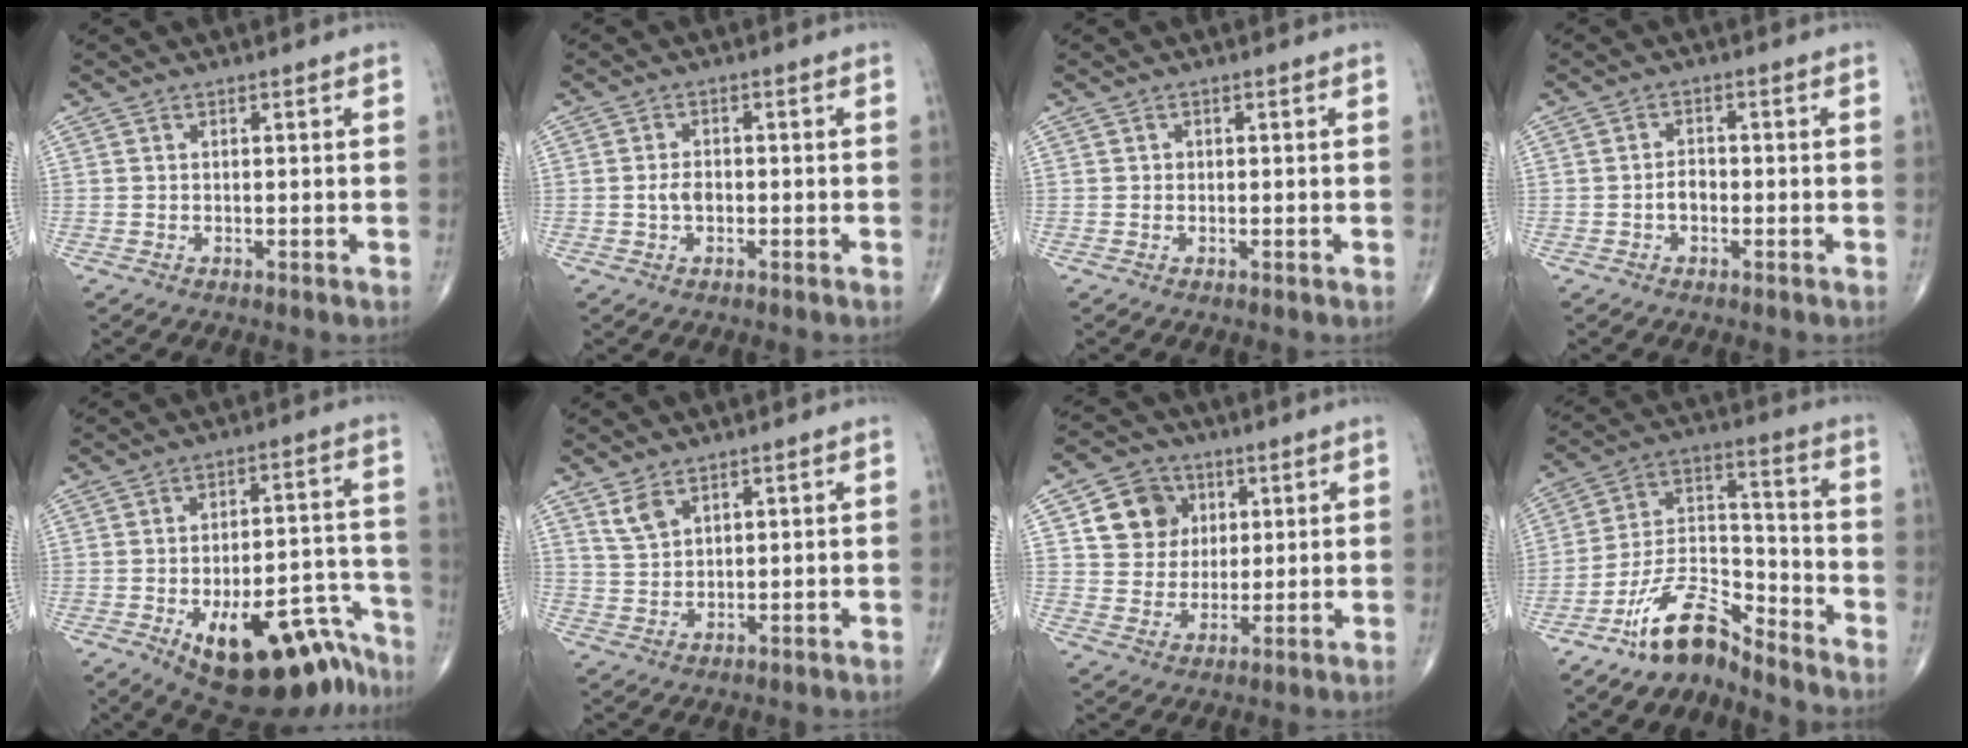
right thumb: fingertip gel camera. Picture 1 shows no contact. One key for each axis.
{"total": 2.4, "fx": -0.6, "fy": 1.5, "fz": 1.8, "tx": -0.028, "ty": 0.007, "tz": -0.016}
{"total": 0.5, "fx": 0.0, "fy": 0.5, "fz": 0.1, "tx": 0.002, "ty": 0.002, "tz": 0.000}
{"total": 2.3, "fx": -0.9, "fy": 1.6, "fz": 1.4, "tx": -0.017, "ty": 0.009, "tz": -0.020}
{"total": 20.4, "fx": -12.9, "fy": 8.5, "fz": 13.3, "tx": -0.108, "ty": 0.099, "tz": -0.179}
{"total": 3.7, "fx": 2.5, "fy": 1.9, "fz": 2.0, "tx": -0.036, "ty": -0.010, "tz": 0.057}
{"total": 9.9, "fx": 3.3, "fy": 8.7, "fz": 3.5, "tx": -0.022, "ty": -0.005, "tz": 0.057}
{"total": 10.9, "fx": -9.3, "fy": 3.4, "fz": 4.7, "tx": -0.077, "ty": 0.096, "tz": -0.184}